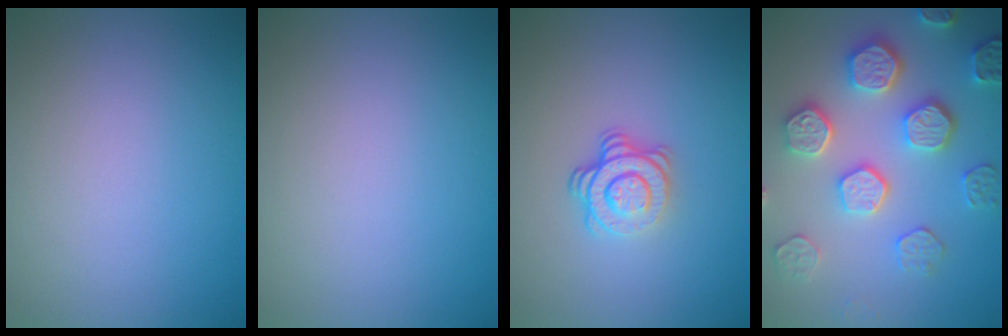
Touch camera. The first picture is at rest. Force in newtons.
{"total": 0.0}
{"total": 3.7, "press": 2.6, "slide": 2.6}
{"total": 5.3, "press": 5.1, "slide": 1.6}